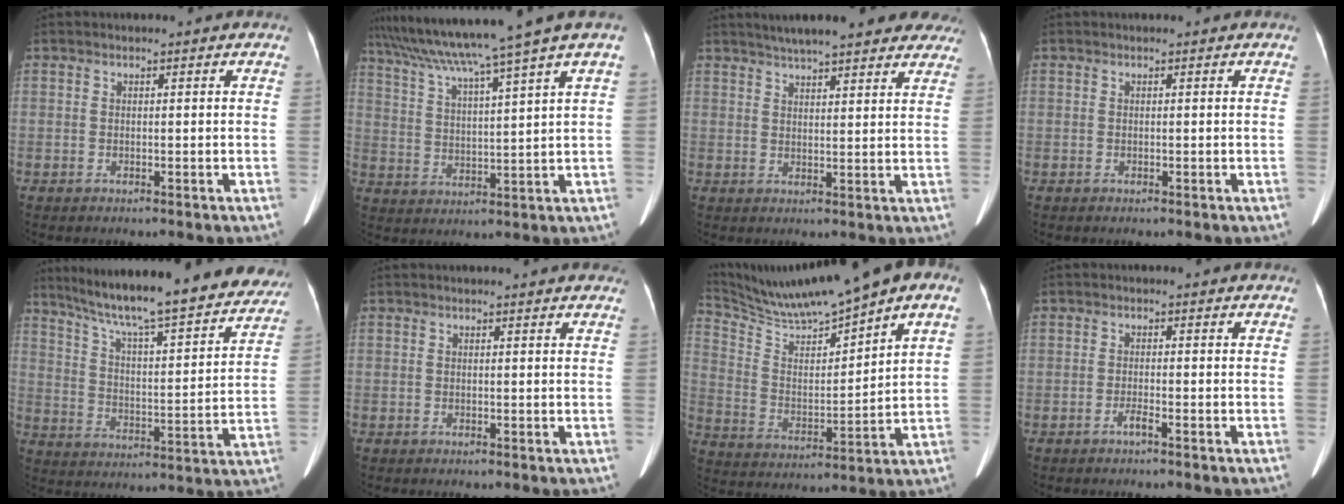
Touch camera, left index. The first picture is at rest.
{"total": 13.4, "force": [10.6, -3.0, 7.7], "torque": [-0.132, -0.003, 0.170]}
{"total": 19.8, "force": [17.2, 4.0, 8.9], "torque": [-0.125, 0.020, 0.213]}
{"total": 0.9, "force": [0.9, 0.0, 0.3], "torque": [-0.006, 0.013, 0.013]}
{"total": 26.8, "force": [23.4, 3.7, 12.4], "torque": [-0.201, -0.025, 0.319]}
{"total": 4.8, "force": [4.5, 0.6, 1.6], "torque": [-0.020, 0.011, 0.039]}
{"total": 15.7, "force": [13.0, 0.1, 8.8], "torque": [-0.161, 0.017, 0.230]}
{"total": 1.1, "force": [-0.9, -0.2, 0.6], "torque": [-0.012, -0.003, -0.018]}